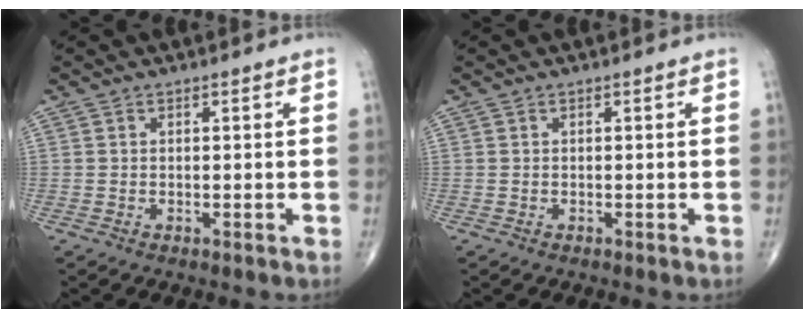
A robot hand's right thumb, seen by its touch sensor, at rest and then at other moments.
{"total": 0.0}